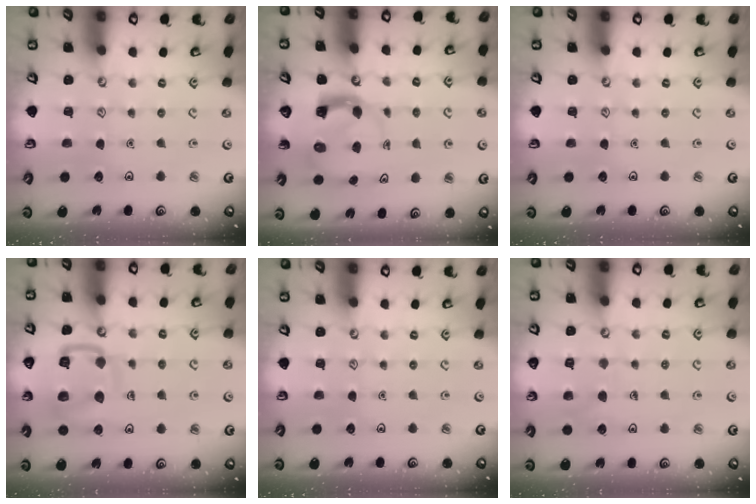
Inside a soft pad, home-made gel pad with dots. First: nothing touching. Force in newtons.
{"total": 3.9, "press": 3.8, "slide": 0.5}
{"total": 0.0}
{"total": 14.0, "press": 13.9, "slide": 1.3}
{"total": 0.0}
{"total": 6.4, "press": 6.4, "slide": 0.4}